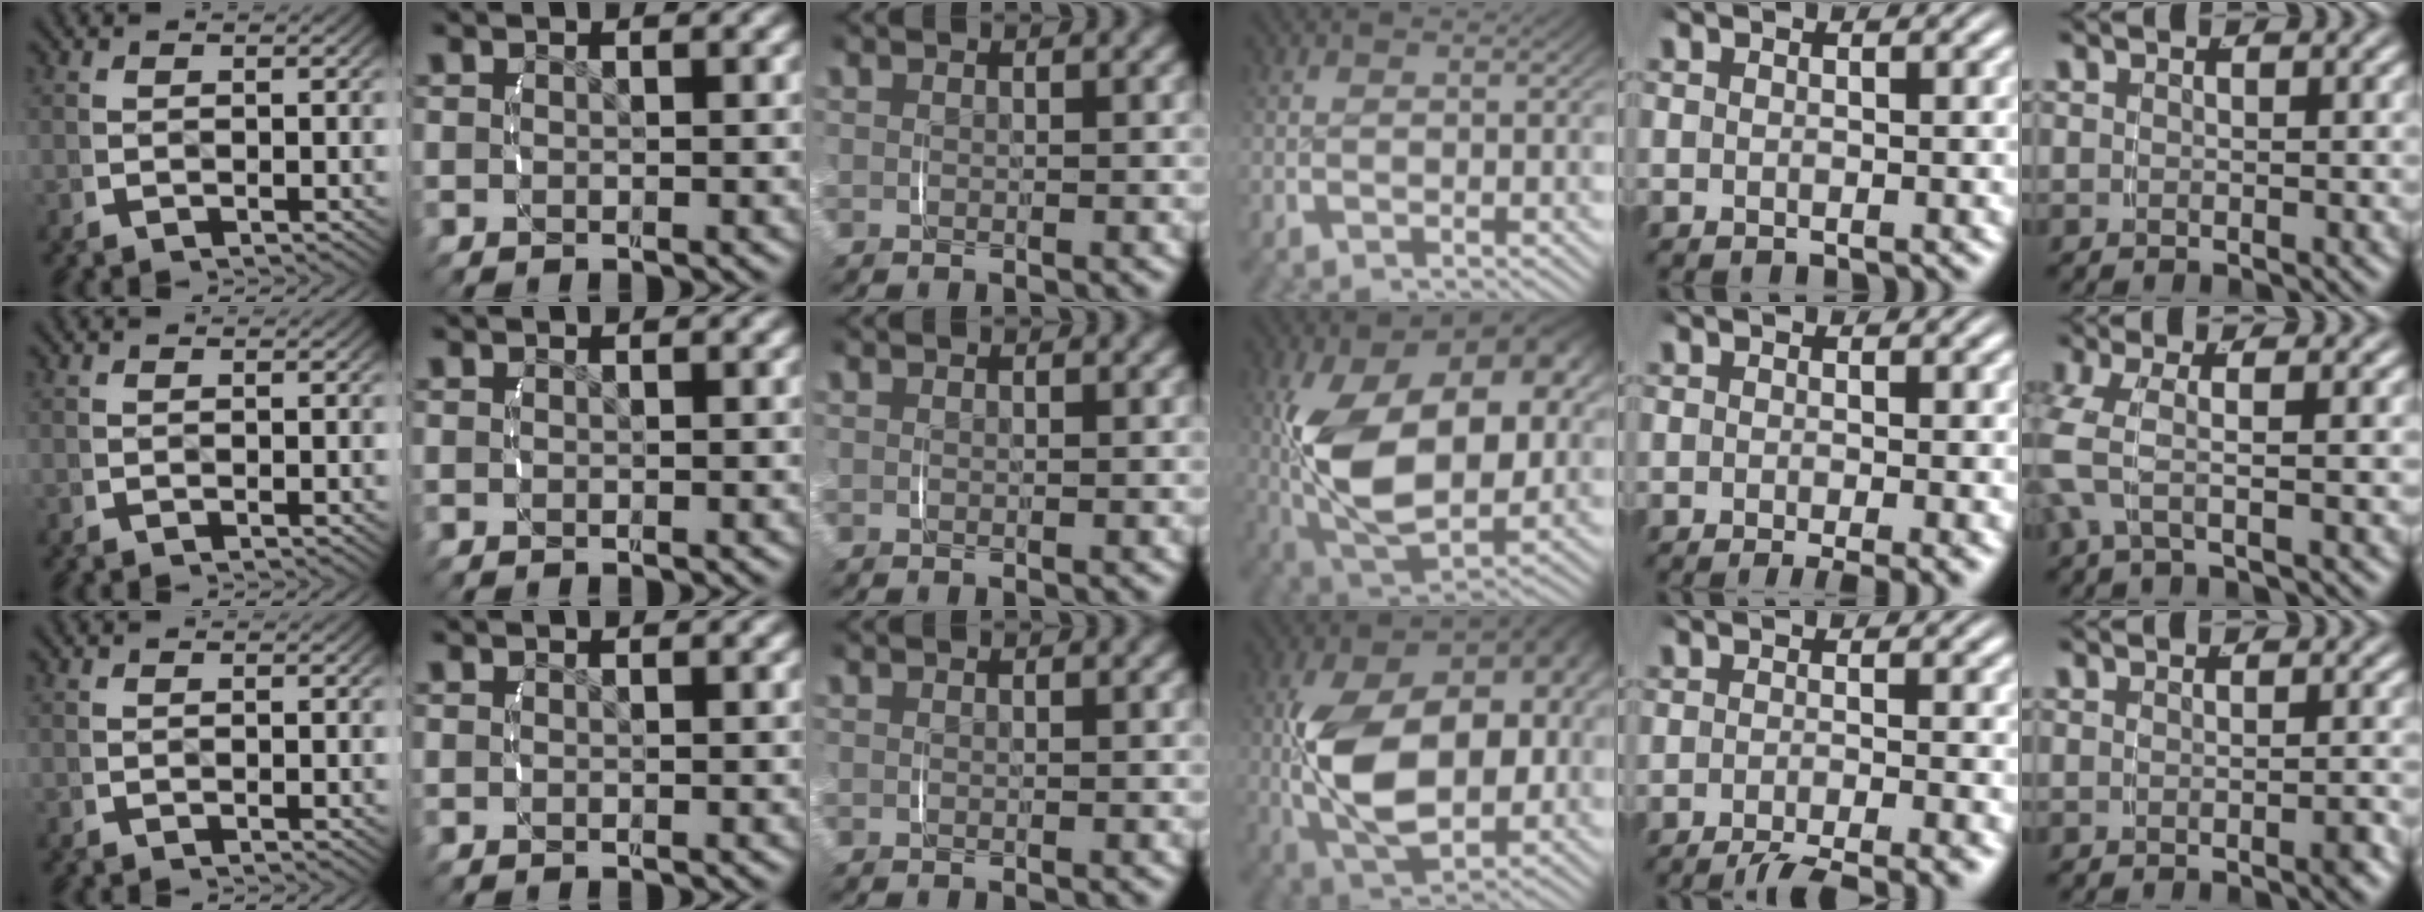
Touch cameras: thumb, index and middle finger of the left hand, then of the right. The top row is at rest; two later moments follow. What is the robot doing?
{"motion": "lift_and_place", "object": "ethernet cable"}